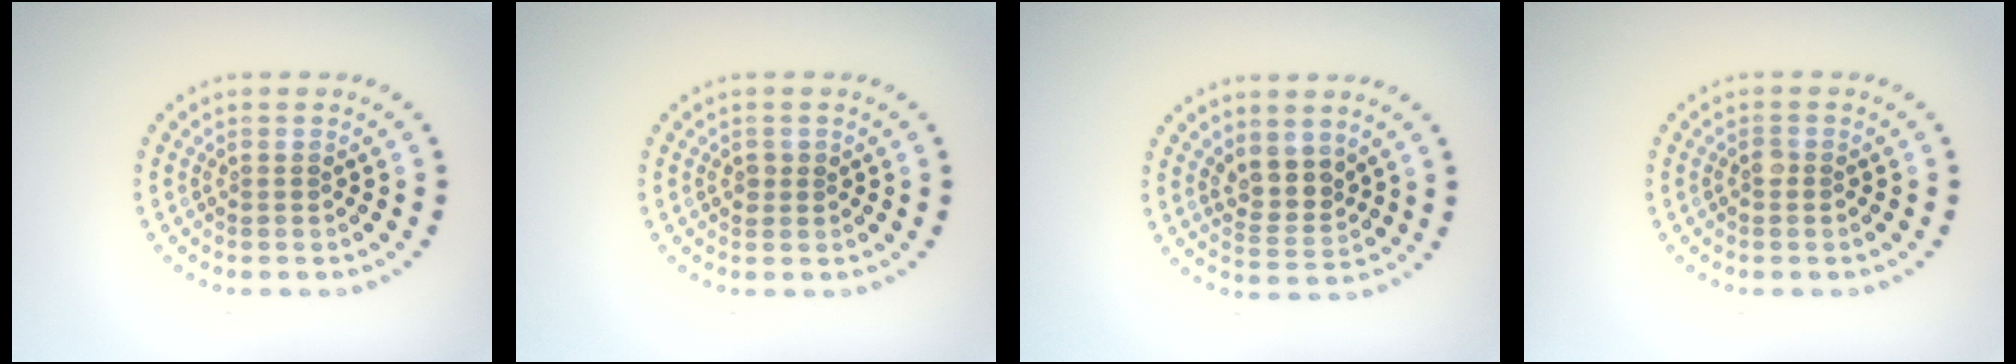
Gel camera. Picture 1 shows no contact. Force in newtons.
{"total": 0.9, "press": 0.9, "slide": 0.3}
{"total": 3.0, "press": 2.6, "slide": 1.5}
{"total": 0.6, "press": 0.5, "slide": 0.3}